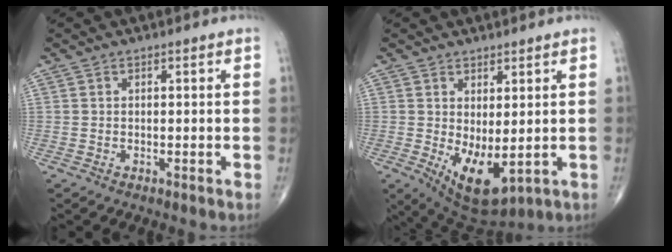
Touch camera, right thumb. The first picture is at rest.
{"total": 9.0, "force": [-0.8, 4.2, 7.9], "torque": [-0.122, -0.015, 0.010]}